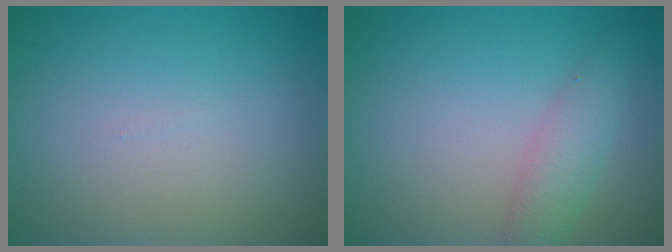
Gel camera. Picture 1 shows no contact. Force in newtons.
{"total": 2.5, "press": 2.5, "slide": 0.1}